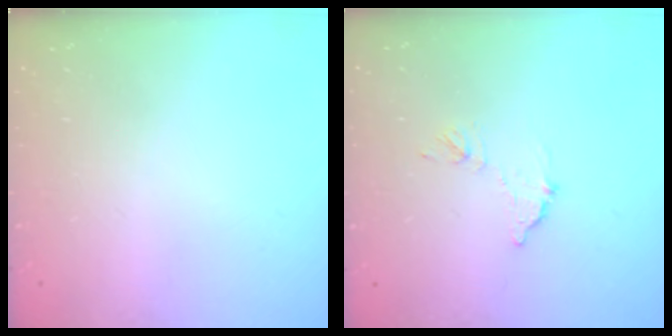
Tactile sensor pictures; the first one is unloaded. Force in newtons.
{"total": 7.9, "press": 7.9, "slide": 0.3}